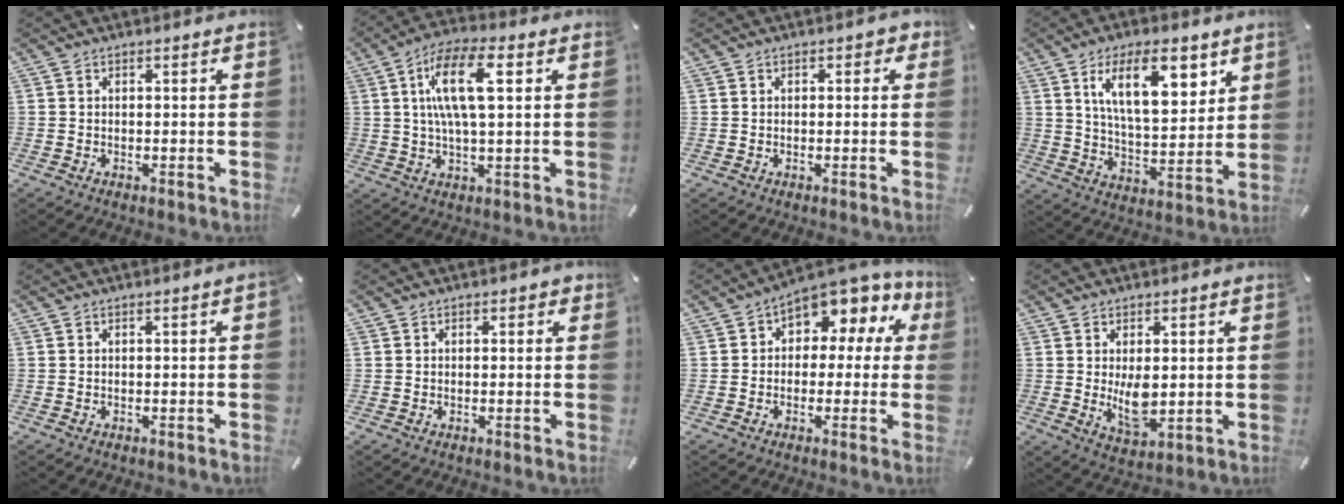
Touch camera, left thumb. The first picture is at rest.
{"total": 13.4, "force": [3.4, 4.8, 12.0], "torque": [-0.239, 0.002, 0.054]}
{"total": 1.9, "force": [0.4, 1.8, 0.4], "torque": [0.009, -0.002, 0.003]}
{"total": 16.1, "force": [8.2, 7.4, 11.8], "torque": [-0.198, -0.020, 0.136]}
{"total": 0.7, "force": [-0.1, 0.1, 0.7], "torque": [-0.011, -0.001, -0.002]}
{"total": 1.5, "force": [0.2, 1.5, 0.1], "torque": [0.006, 0.000, 0.000]}
{"total": 7.3, "force": [3.9, 5.0, 3.5], "torque": [-0.049, -0.044, 0.068]}
{"total": 7.4, "force": [0.7, 4.2, 6.0], "torque": [-0.105, -0.010, 0.010]}